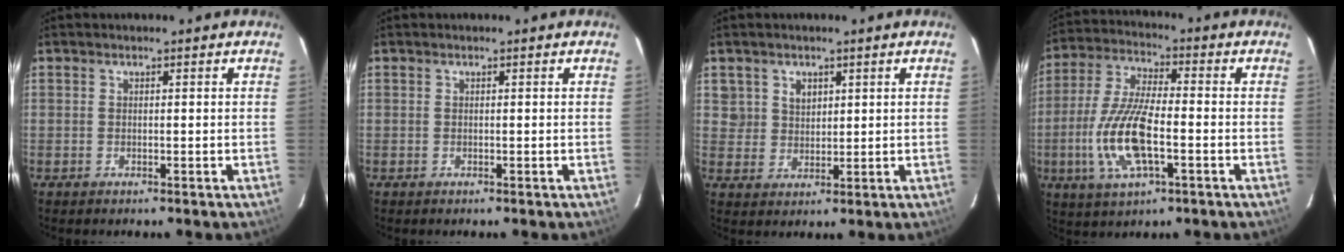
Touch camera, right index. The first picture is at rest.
{"total": 0.0}
{"total": 4.1, "force": [2.0, 3.5, 0.5], "torque": [0.009, 0.018, 0.041]}
{"total": 13.9, "force": [-3.6, 4.6, 12.6], "torque": [-0.267, -0.003, -0.069]}